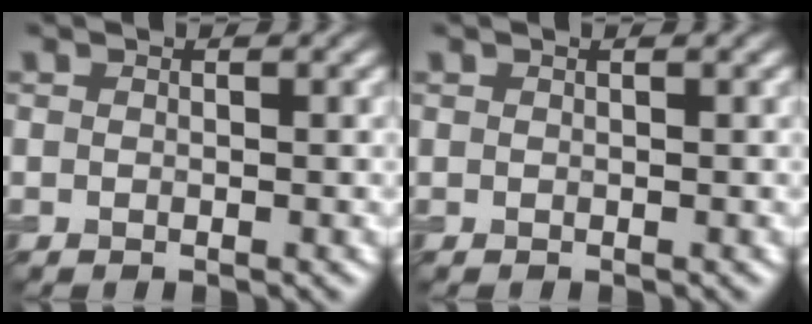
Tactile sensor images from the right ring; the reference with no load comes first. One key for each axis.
{"total": 0.0}